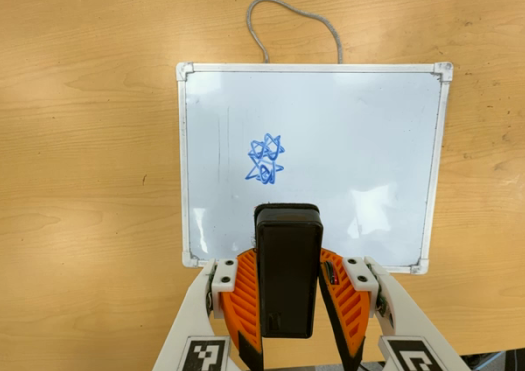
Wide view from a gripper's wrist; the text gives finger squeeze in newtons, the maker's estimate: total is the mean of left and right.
{"total": 5.6, "left": 4.3, "right": 6.9}